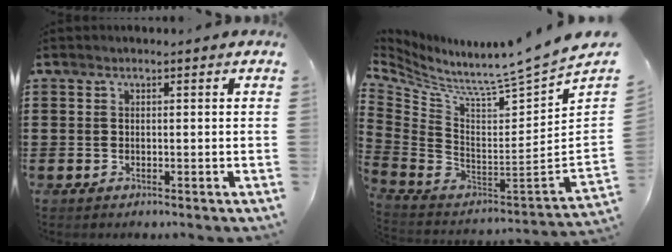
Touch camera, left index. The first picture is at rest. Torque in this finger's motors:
{"motor_torque": [-0.59, 0.10, -0.32, 0.02]}